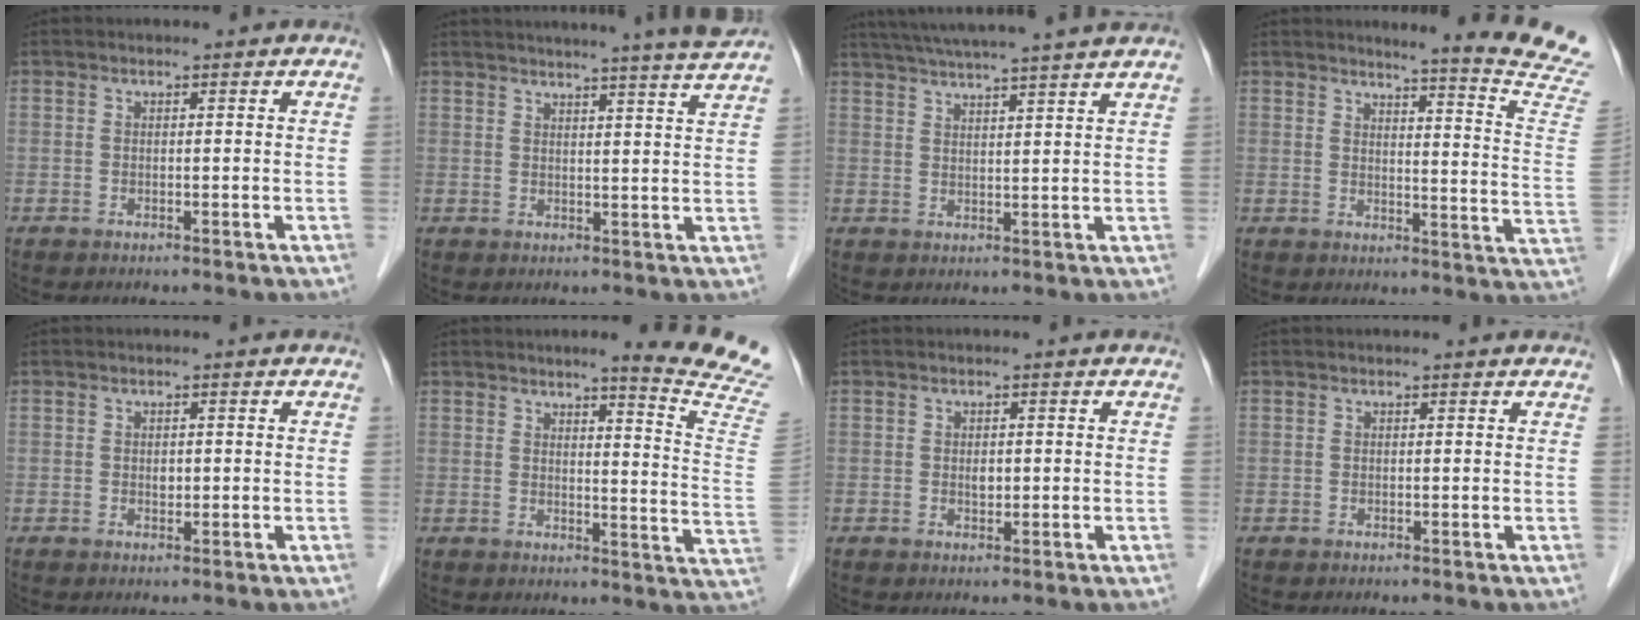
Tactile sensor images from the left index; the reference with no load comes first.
{"total": 14.4, "force": [13.2, -1.8, 5.4], "torque": [-0.087, -0.034, 0.154]}
{"total": 14.6, "force": [12.8, -1.0, 6.9], "torque": [-0.121, 0.017, 0.176]}
{"total": 15.9, "force": [14.8, -2.2, 5.2], "torque": [-0.069, -0.126, 0.153]}
{"total": 0.8, "force": [0.0, 0.6, 0.6], "torque": [-0.010, 0.001, 0.001]}
{"total": 13.8, "force": [12.3, -2.1, 5.8], "torque": [-0.074, -0.104, 0.125]}
{"total": 1.1, "force": [0.1, 0.7, 0.9], "torque": [-0.015, 0.000, 0.002]}
{"total": 1.5, "force": [1.5, 0.0, 0.3], "torque": [-0.012, 0.009, 0.014]}